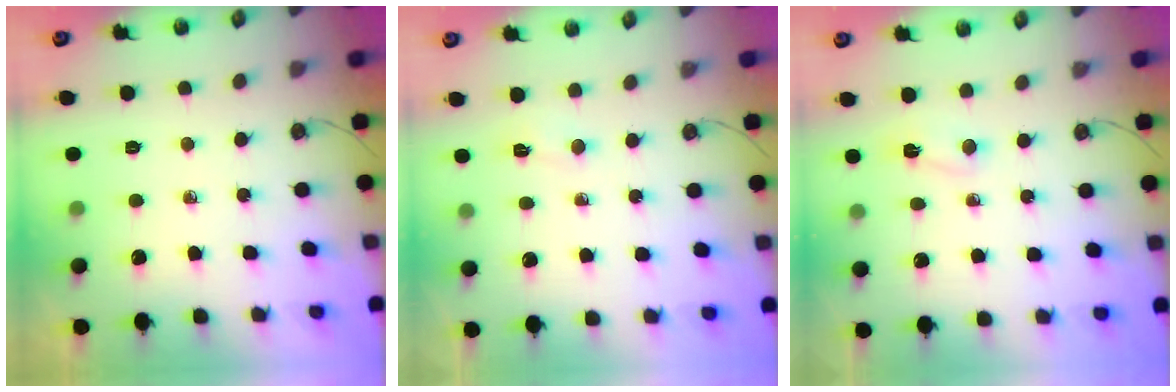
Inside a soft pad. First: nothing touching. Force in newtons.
{"total": 2.5, "press": 2.5, "slide": 0.5}
{"total": 2.8, "press": 2.7, "slide": 0.5}